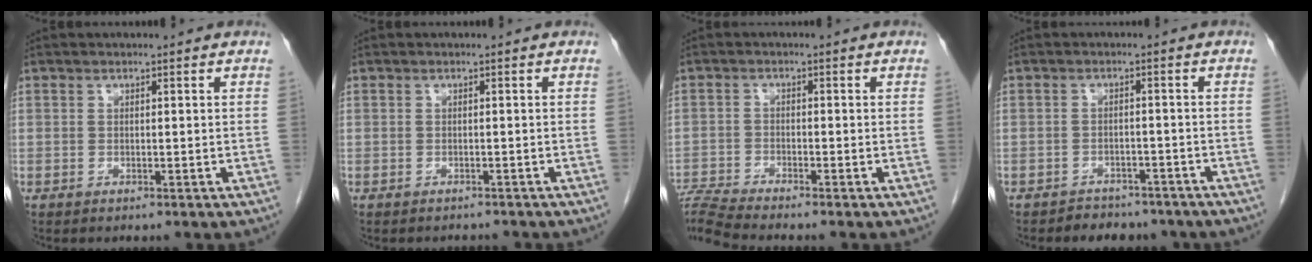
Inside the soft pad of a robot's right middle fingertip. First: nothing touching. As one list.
[{"total": 1.8, "force": [-1.7, 0.5, 0.0], "torque": [-0.003, -0.005, -0.022]}, {"total": 6.4, "force": [-6.0, -1.7, 1.4], "torque": [-0.033, -0.009, -0.113]}, {"total": 6.5, "force": [-5.6, 3.1, 1.0], "torque": [-0.010, 0.007, -0.063]}]